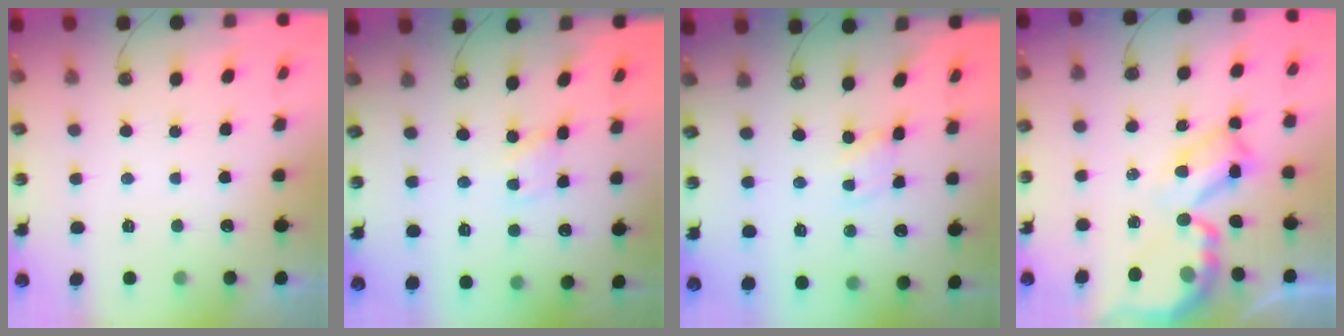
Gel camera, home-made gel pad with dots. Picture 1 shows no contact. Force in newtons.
{"total": 1.8, "press": 1.8, "slide": 0.2}
{"total": 1.2, "press": 1.2, "slide": 0.1}
{"total": 8.6, "press": 8.6, "slide": 0.6}